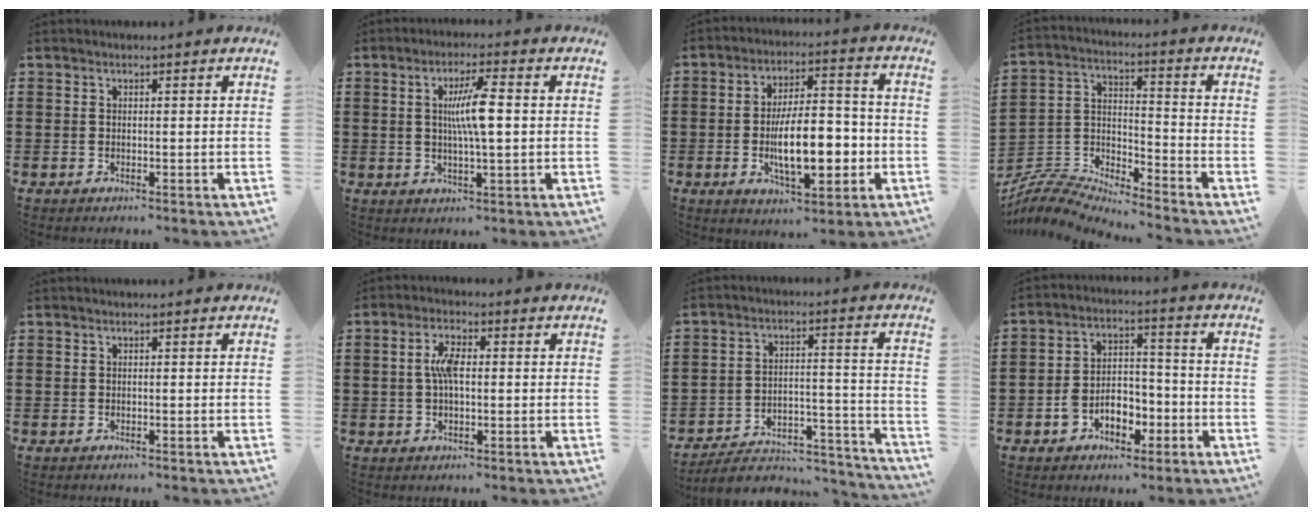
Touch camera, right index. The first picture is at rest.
{"total": 6.7, "force": [0.7, 0.9, 6.6], "torque": [-0.122, 0.001, 0.008]}
{"total": 11.6, "force": [-2.7, 4.8, 10.3], "torque": [-0.167, -0.005, -0.049]}
{"total": 6.6, "force": [-6.5, 0.7, 0.8], "torque": [-0.038, -0.008, -0.137]}
{"total": 0.0}
{"total": 4.7, "force": [0.4, 1.9, 4.3], "torque": [-0.085, 0.009, 0.003]}
{"total": 5.3, "force": [-4.8, 1.7, 1.6], "torque": [-0.025, 0.009, -0.094]}
{"total": 6.5, "force": [-3.0, 4.4, 3.7], "torque": [-0.080, 0.011, -0.057]}